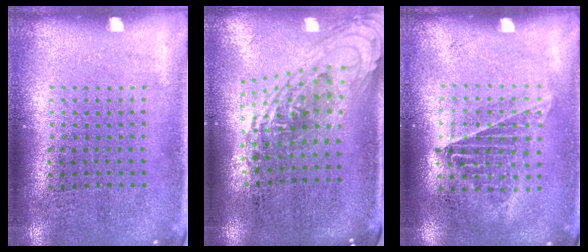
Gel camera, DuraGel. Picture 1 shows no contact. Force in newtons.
{"total": 1.5, "press": 1.3, "slide": 0.7}
{"total": 1.1, "press": 1.0, "slide": 0.2}